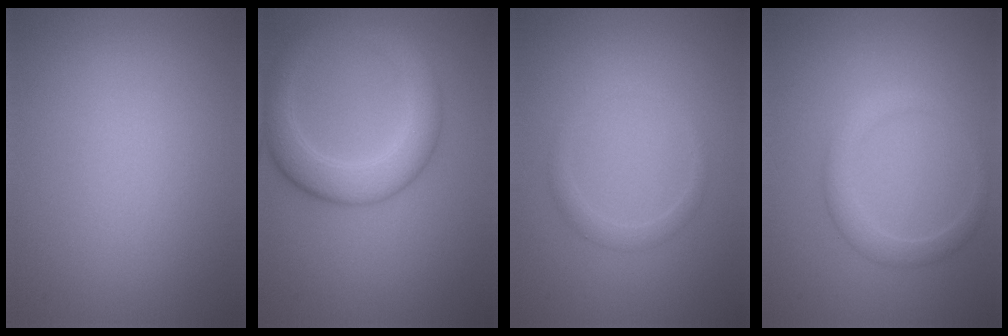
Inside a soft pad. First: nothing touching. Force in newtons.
{"total": 5.1, "press": 5.1, "slide": 0.1}
{"total": 1.3, "press": 1.3, "slide": 0.1}
{"total": 2.2, "press": 2.2, "slide": 0.2}